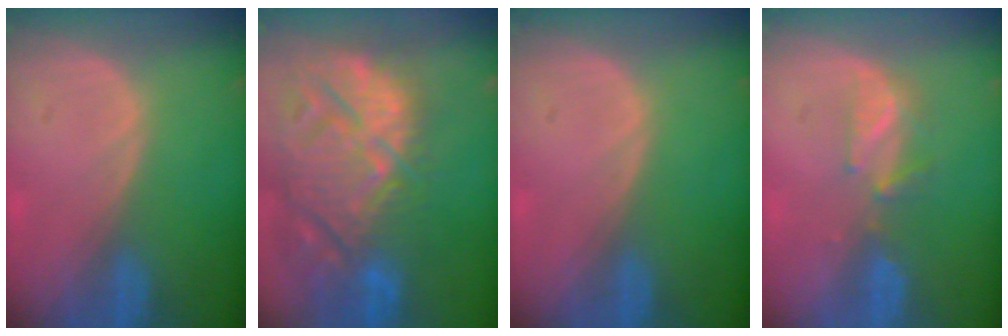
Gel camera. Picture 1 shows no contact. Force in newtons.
{"total": 15.3, "press": 13.1, "slide": 7.9}
{"total": 0.0}
{"total": 3.4, "press": 3.3, "slide": 0.7}